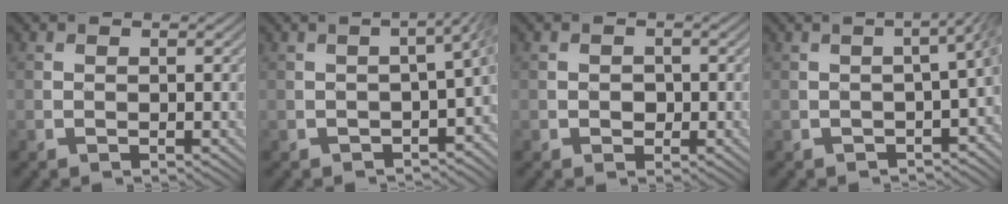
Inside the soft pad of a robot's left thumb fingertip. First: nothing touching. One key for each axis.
{"total": 7.2, "fx": -2.9, "fy": 3.0, "fz": 5.8, "tx": -0.075, "ty": -0.023, "tz": -0.037}
{"total": 1.2, "fx": -0.1, "fy": 1.1, "fz": 0.5, "tx": -0.007, "ty": -0.007, "tz": -0.003}
{"total": 6.4, "fx": -2.2, "fy": 2.3, "fz": 5.6, "tx": -0.066, "ty": -0.013, "tz": -0.026}